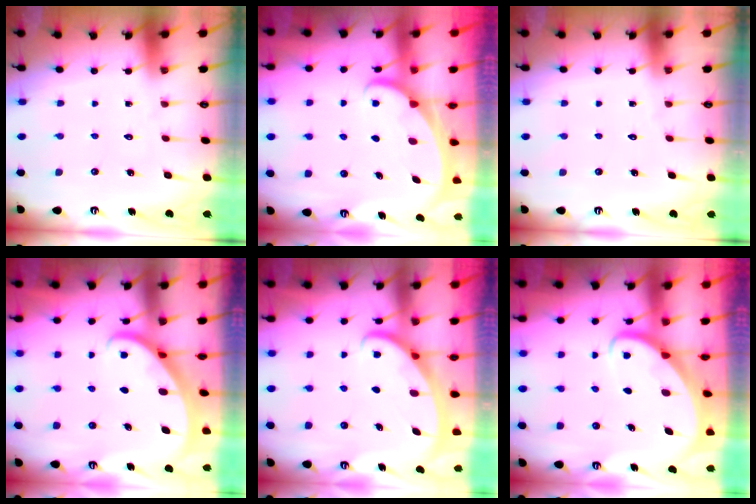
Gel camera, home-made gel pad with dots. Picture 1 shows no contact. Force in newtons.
{"total": 1.9, "press": 1.9, "slide": 0.3}
{"total": 0.0}
{"total": 2.3, "press": 2.3, "slide": 0.1}
{"total": 2.5, "press": 2.5, "slide": 0.4}
{"total": 2.8, "press": 2.8, "slide": 0.3}